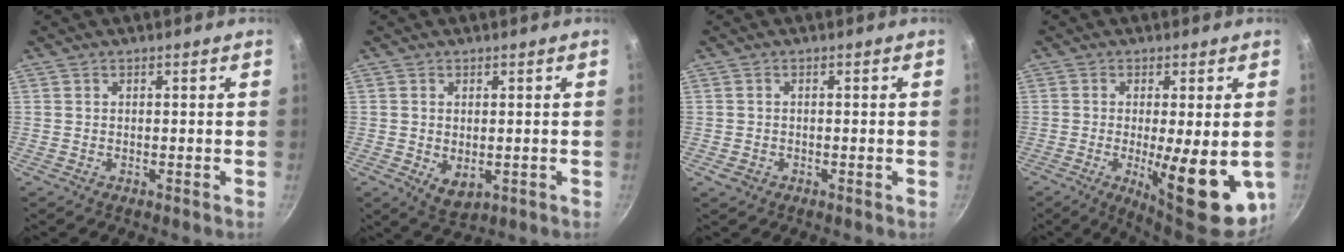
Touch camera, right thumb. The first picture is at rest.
{"total": 4.6, "force": [-0.4, 2.9, 3.5], "torque": [-0.055, -0.015, 0.002]}
{"total": 1.4, "force": [-0.6, 0.9, 0.8], "torque": [-0.017, 0.004, -0.010]}
{"total": 15.5, "force": [-3.2, 4.5, 14.5], "torque": [-0.188, -0.013, -0.033]}